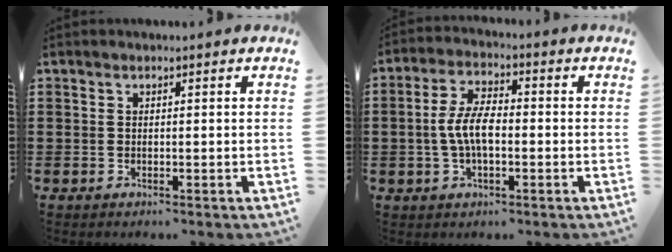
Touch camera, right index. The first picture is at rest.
{"total": 6.5, "force": [-0.8, 2.8, 5.8], "torque": [-0.131, -0.001, -0.021]}